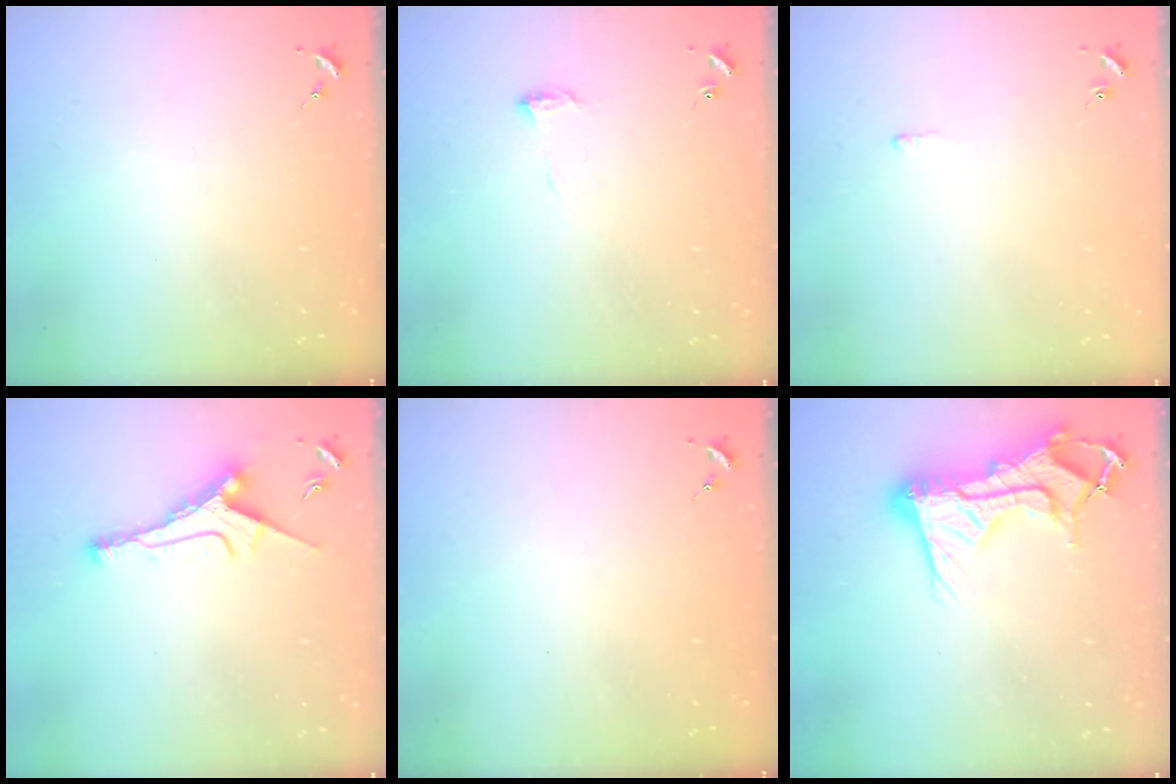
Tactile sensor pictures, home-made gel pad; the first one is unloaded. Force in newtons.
{"total": 5.3, "press": 5.3, "slide": 0.4}
{"total": 2.6, "press": 2.6, "slide": 0.4}
{"total": 10.1, "press": 10.1, "slide": 0.3}
{"total": 0.0}
{"total": 19.3, "press": 19.2, "slide": 1.9}